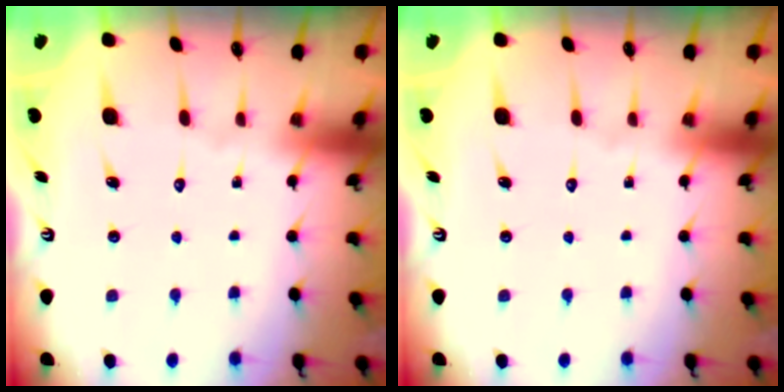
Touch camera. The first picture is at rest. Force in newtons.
{"total": 0.0}